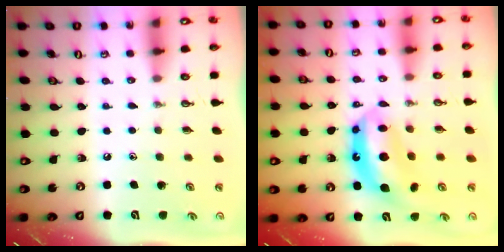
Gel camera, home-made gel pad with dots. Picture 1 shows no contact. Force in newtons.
{"total": 11.2, "press": 11.2, "slide": 1.3}